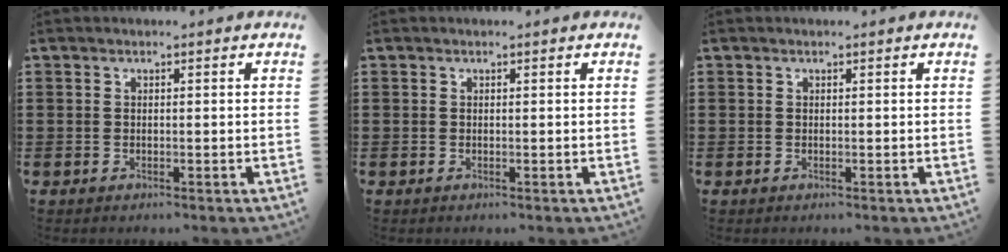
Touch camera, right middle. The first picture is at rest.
{"total": 0.0}
{"total": 0.0}